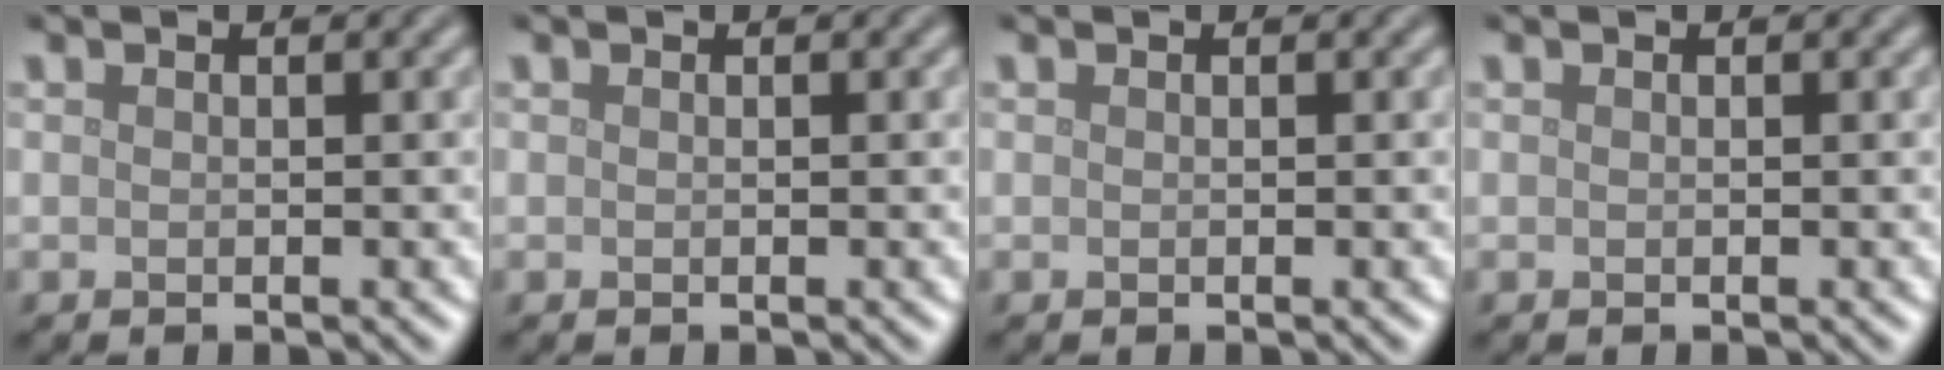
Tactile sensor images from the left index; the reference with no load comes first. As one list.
[{"total": 0.0}, {"total": 0.0}, {"total": 0.0}]